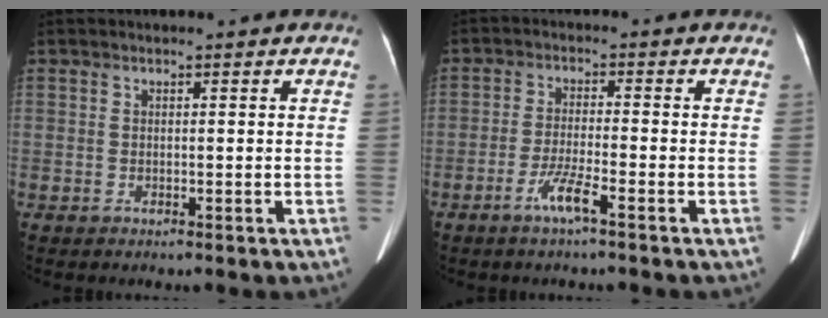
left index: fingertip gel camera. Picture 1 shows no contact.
{"total": 4.3, "force": [-2.8, -0.1, 3.2], "torque": [-0.071, -0.007, -0.058]}